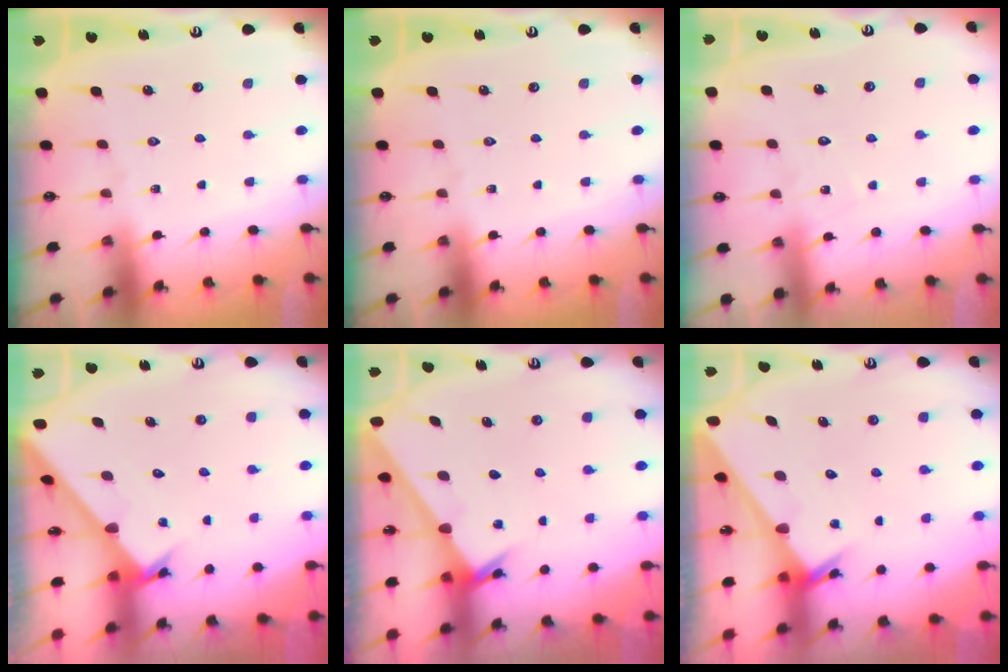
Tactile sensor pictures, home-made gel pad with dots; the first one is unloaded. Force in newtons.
{"total": 0.0}
{"total": 4.4, "press": 4.4, "slide": 0.5}
{"total": 2.4, "press": 2.4, "slide": 0.1}
{"total": 2.4, "press": 2.4, "slide": 0.2}
{"total": 2.0, "press": 2.0, "slide": 0.1}